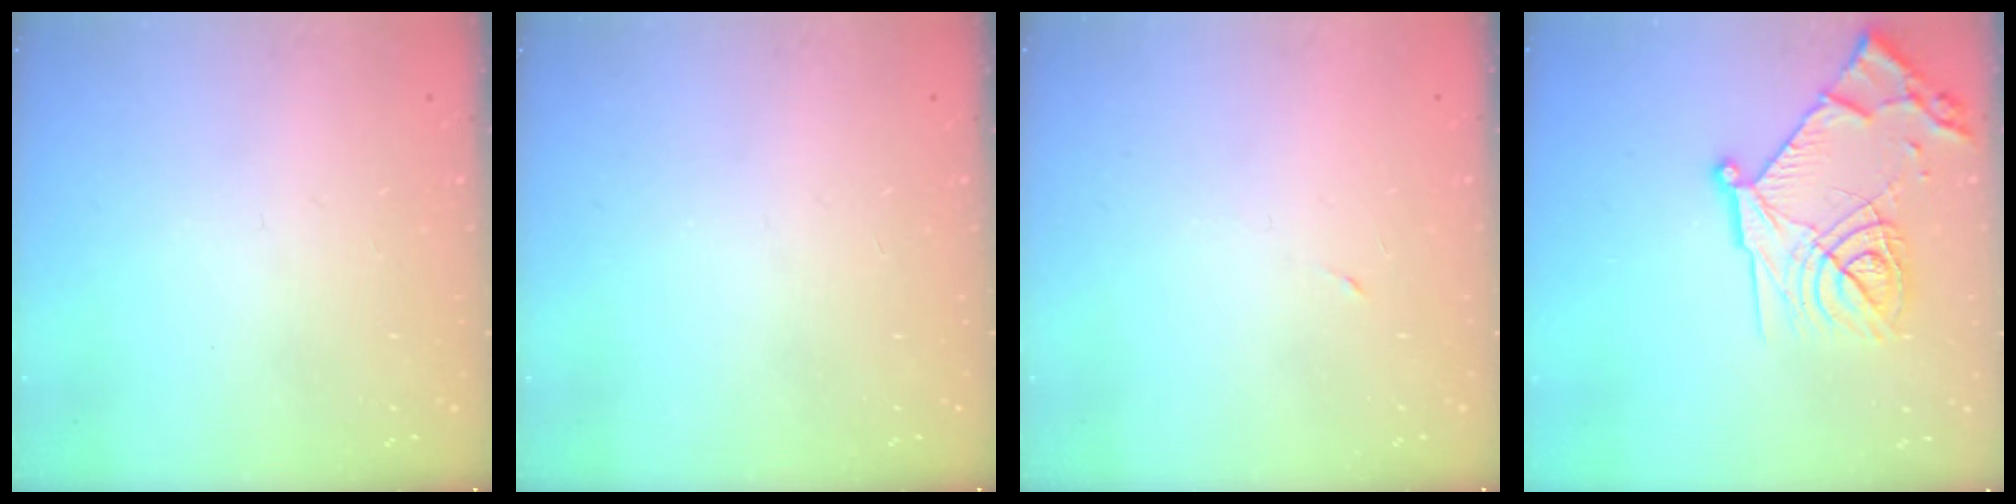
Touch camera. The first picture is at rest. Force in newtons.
{"total": 0.0}
{"total": 3.1, "press": 2.9, "slide": 1.1}
{"total": 20.3, "press": 20.2, "slide": 1.9}